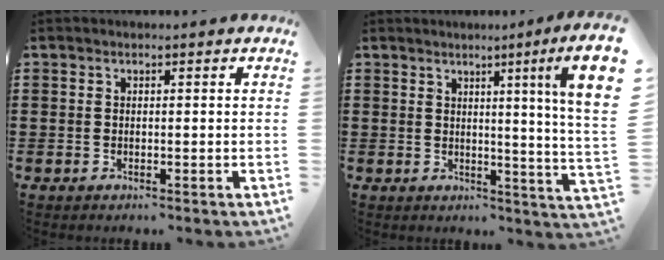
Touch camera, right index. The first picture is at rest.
{"total": 5.8, "force": [1.8, -1.1, 5.4], "torque": [-0.097, -0.023, 0.019]}